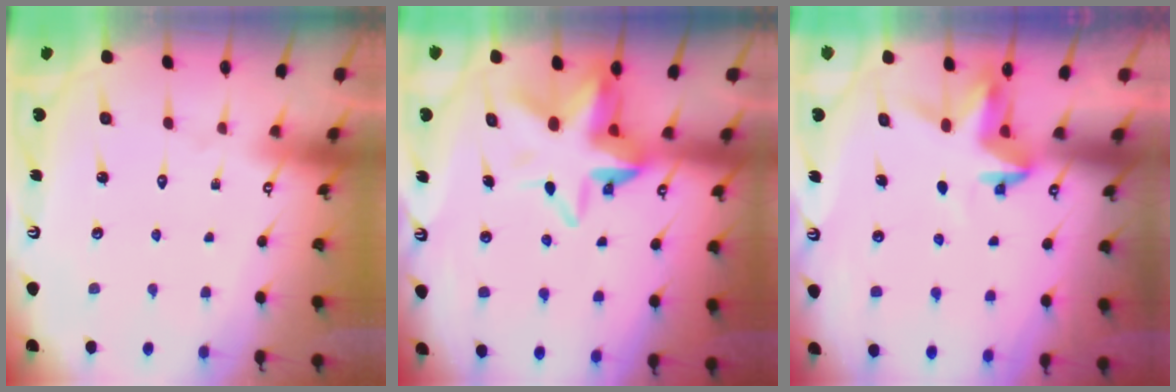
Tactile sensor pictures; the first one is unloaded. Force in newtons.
{"total": 9.6, "press": 9.5, "slide": 1.6}
{"total": 3.9, "press": 3.9, "slide": 0.3}